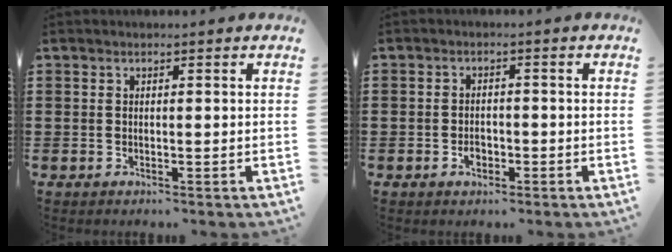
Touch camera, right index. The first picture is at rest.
{"total": 2.4, "force": [-1.0, 1.6, 1.5], "torque": [-0.030, 0.000, -0.019]}